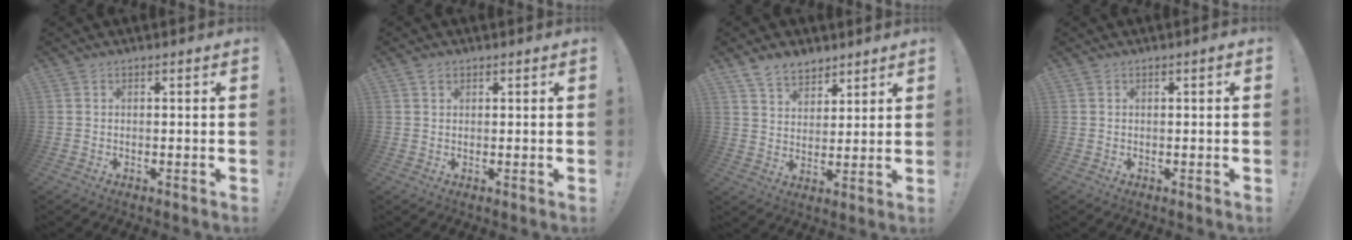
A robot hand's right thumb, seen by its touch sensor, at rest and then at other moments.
{"total": 1.5, "force": [1.1, 0.9, 0.6], "torque": [-0.013, 0.000, 0.021]}
{"total": 8.4, "force": [6.5, 4.7, 2.4], "torque": [-0.049, -0.036, 0.128]}
{"total": 0.7, "force": [0.5, -0.2, 0.5], "torque": [-0.002, -0.002, 0.006]}